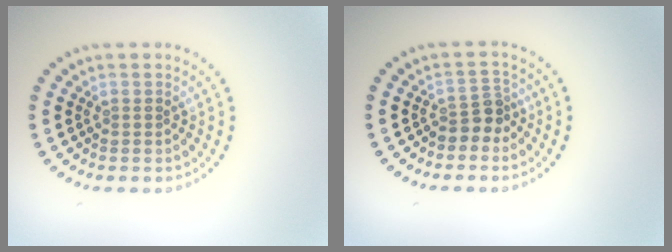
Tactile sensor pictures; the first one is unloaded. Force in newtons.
{"total": 2.2, "press": 1.7, "slide": 1.4}